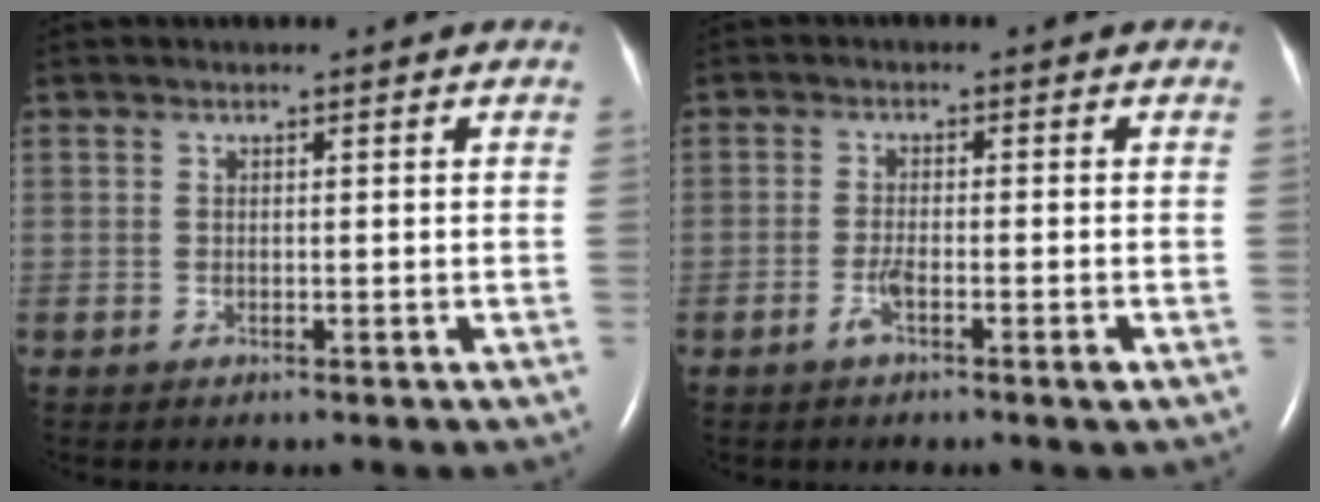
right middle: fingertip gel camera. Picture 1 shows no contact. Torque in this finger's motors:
{"motor_torque": [-0.03, -0.03, 0.03, 0.03]}